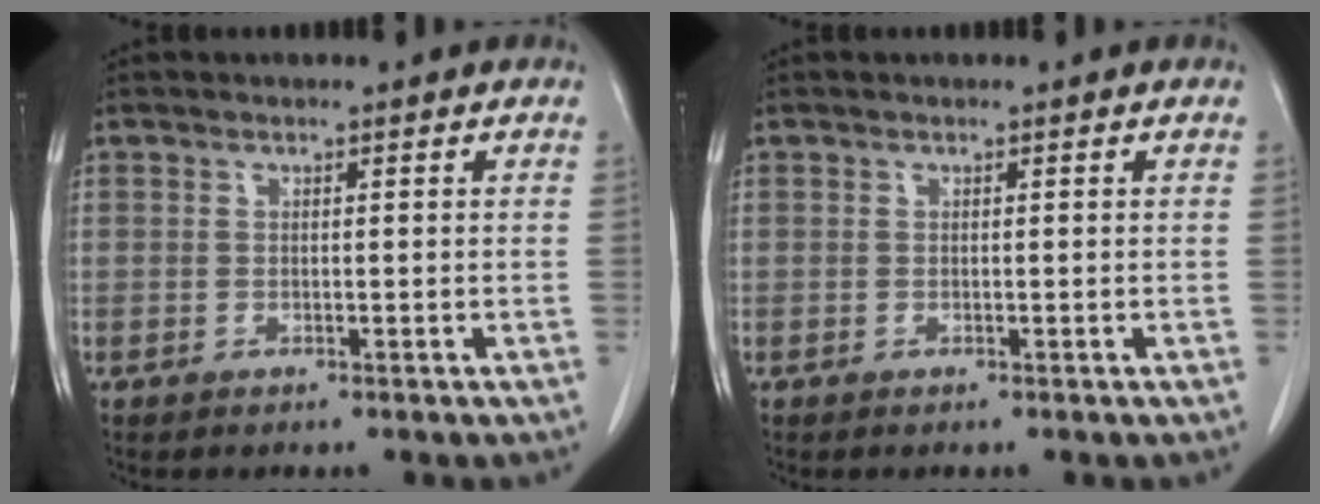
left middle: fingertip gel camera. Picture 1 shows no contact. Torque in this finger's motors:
{"motor_torque": [0.01, -0.01, -0.04, -0.01]}